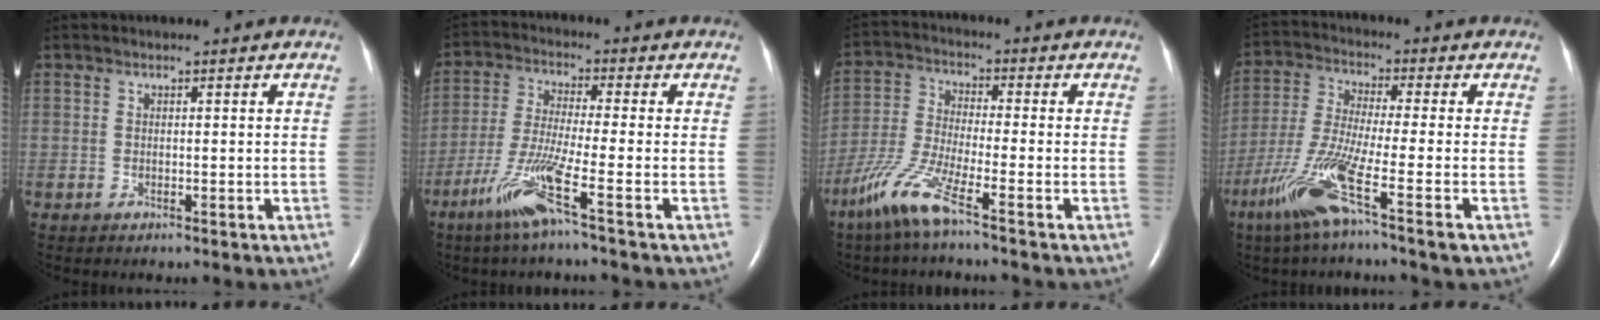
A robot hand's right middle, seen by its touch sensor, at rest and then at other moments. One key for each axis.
{"total": 8.8, "fx": -4.9, "fy": -1.3, "fz": 7.2, "tx": -0.144, "ty": -0.027, "tz": -0.104}
{"total": 8.3, "fx": -5.5, "fy": -0.1, "fz": 6.2, "tx": -0.142, "ty": -0.019, "tz": -0.120}
{"total": 11.6, "fx": -5.9, "fy": -0.7, "fz": 10.0, "tx": -0.209, "ty": -0.029, "tz": -0.120}